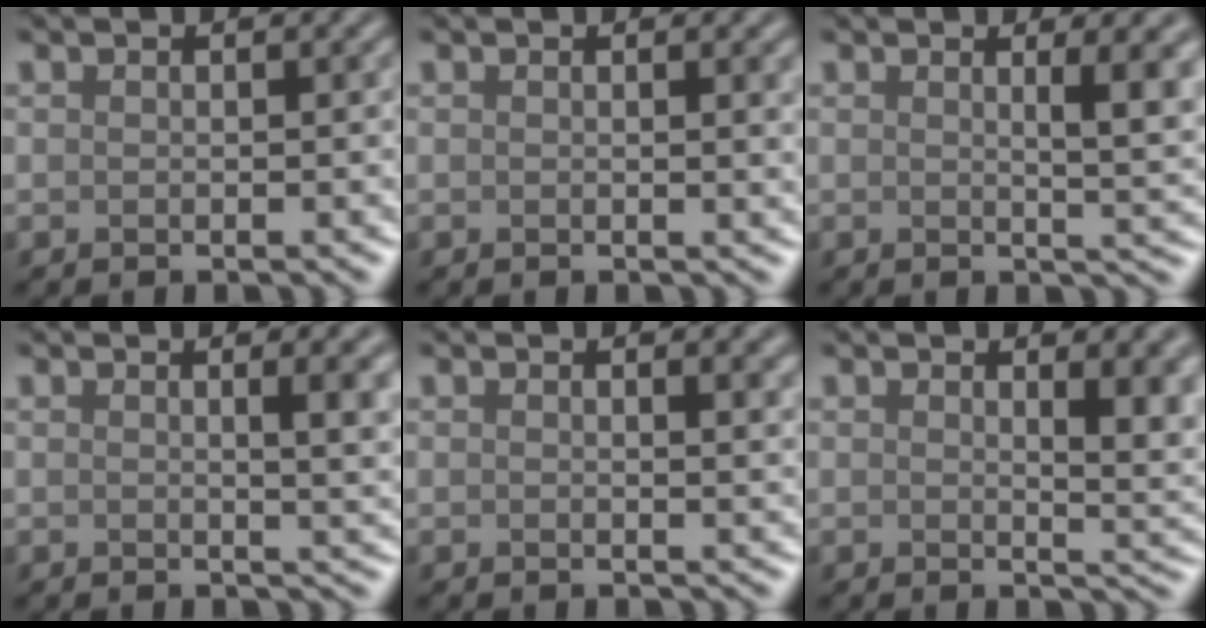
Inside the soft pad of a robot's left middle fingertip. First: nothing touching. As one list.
[{"total": 1.2, "force": [0.5, 0.2, 1.0], "torque": [-0.011, -0.001, 0.008]}, {"total": 3.7, "force": [1.1, 0.9, 3.4], "torque": [-0.042, -0.005, 0.018]}, {"total": 3.3, "force": [0.8, 0.9, 3.0], "torque": [-0.031, -0.001, 0.010]}, {"total": 1.3, "force": [0.8, 0.4, 1.0], "torque": [-0.010, -0.002, 0.014]}, {"total": 4.4, "force": [1.5, 1.6, 3.8], "torque": [-0.043, -0.007, 0.027]}]